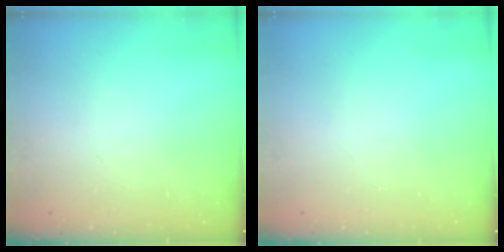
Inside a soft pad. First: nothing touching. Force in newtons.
{"total": 0.0}